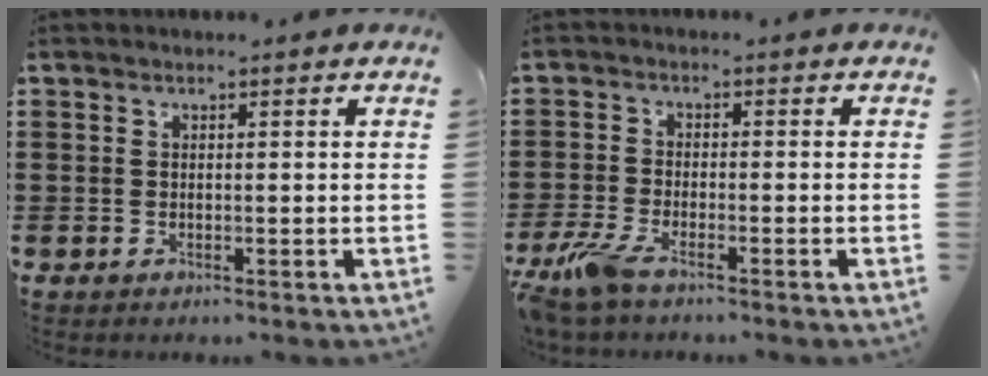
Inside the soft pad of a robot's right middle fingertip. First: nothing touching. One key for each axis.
{"total": 4.6, "fx": -3.4, "fy": 0.7, "fz": 3.0, "tx": -0.084, "ty": -0.016, "tz": -0.072}